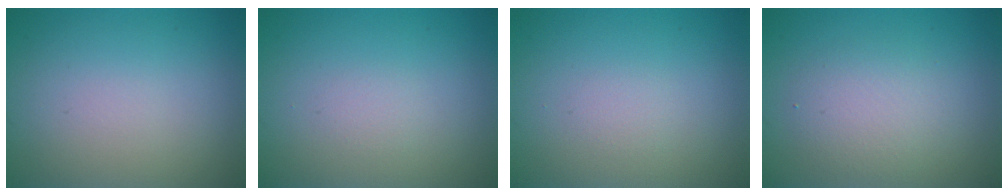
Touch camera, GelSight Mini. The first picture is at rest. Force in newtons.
{"total": 0.6, "press": 0.6, "slide": 0.0}
{"total": 0.6, "press": 0.6, "slide": 0.0}
{"total": 2.8, "press": 2.8, "slide": 0.1}